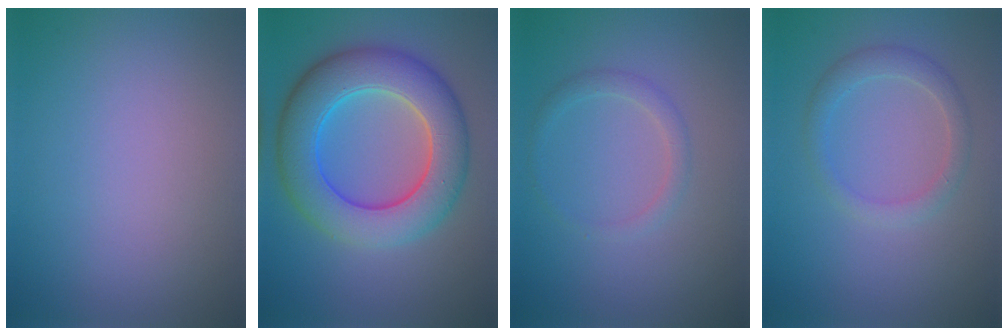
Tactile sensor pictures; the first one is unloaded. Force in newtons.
{"total": 9.2, "press": 9.2, "slide": 0.3}
{"total": 1.5, "press": 1.5, "slide": 0.2}
{"total": 2.2, "press": 2.2, "slide": 0.0}